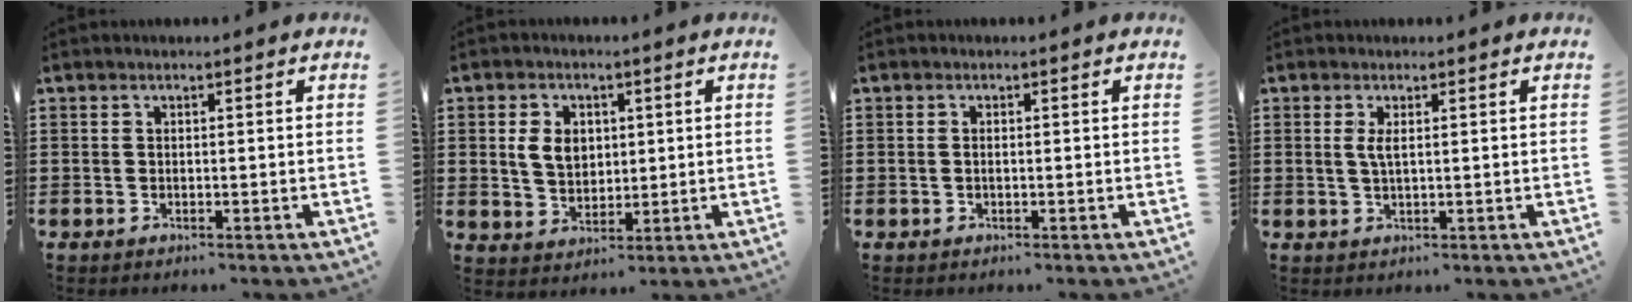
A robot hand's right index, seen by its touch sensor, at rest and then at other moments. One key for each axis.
{"total": 5.3, "fx": 1.0, "fy": 3.9, "fz": 3.4, "tx": -0.078, "ty": 0.007, "tz": 0.012}
{"total": 0.5, "fx": -0.1, "fy": 0.2, "fz": 0.5, "tx": -0.011, "ty": -0.002, "tz": -0.002}
{"total": 2.0, "fx": 0.5, "fy": 0.5, "fz": 1.9, "tx": -0.039, "ty": 0.002, "tz": 0.006}